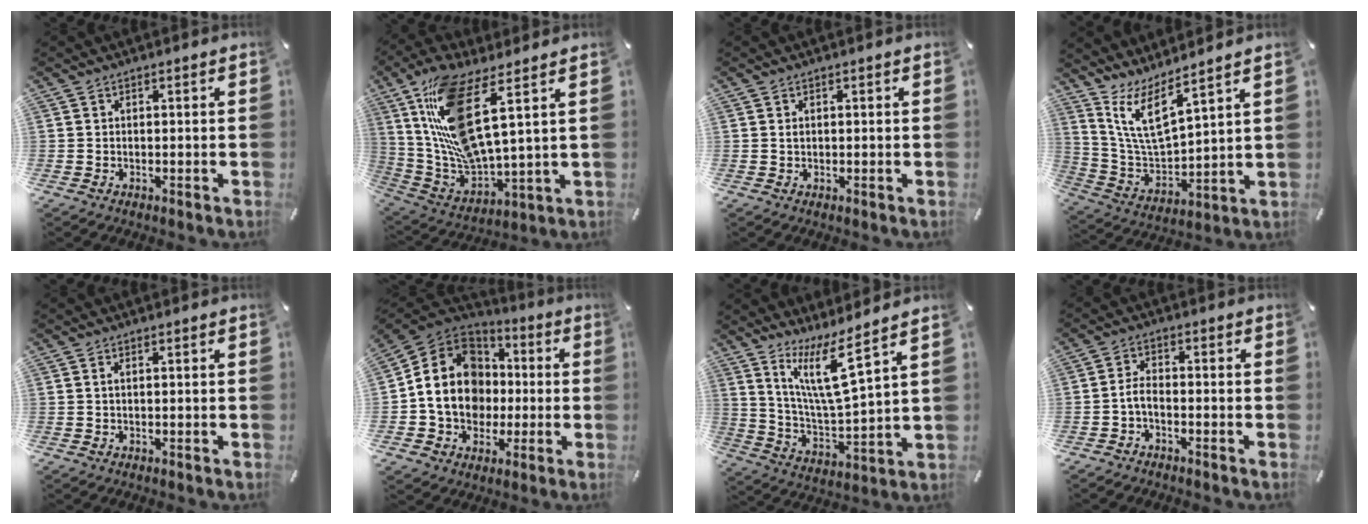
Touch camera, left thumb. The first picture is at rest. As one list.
[{"total": 16.8, "force": [7.6, 4.6, 14.3], "torque": [-0.323, -0.044, 0.121]}, {"total": 0.6, "force": [0.0, 0.6, 0.1], "torque": [-0.005, 0.002, 0.001]}, {"total": 11.4, "force": [7.9, 3.8, 7.3], "torque": [-0.180, -0.040, 0.144]}, {"total": 0.7, "force": [0.1, 0.1, 0.7], "torque": [-0.014, 0.000, 0.002]}, {"total": 16.2, "force": [-1.2, 14.0, 8.0], "torque": [-0.176, 0.019, -0.018]}, {"total": 13.3, "force": [8.9, 1.8, 9.7], "torque": [-0.200, -0.043, 0.150]}, {"total": 3.3, "force": [-1.8, 1.8, 2.2], "torque": [-0.061, 0.005, -0.039]}]